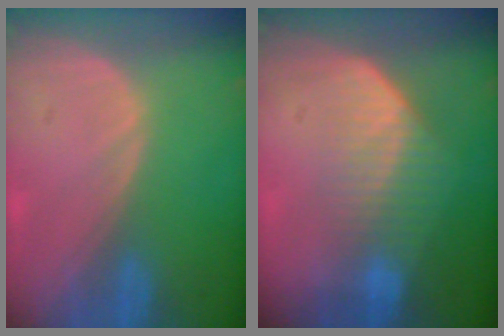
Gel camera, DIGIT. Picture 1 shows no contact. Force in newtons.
{"total": 7.2, "press": 6.1, "slide": 3.8}